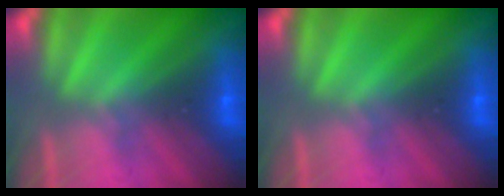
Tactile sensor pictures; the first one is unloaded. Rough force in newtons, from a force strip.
{"total": 0.0}